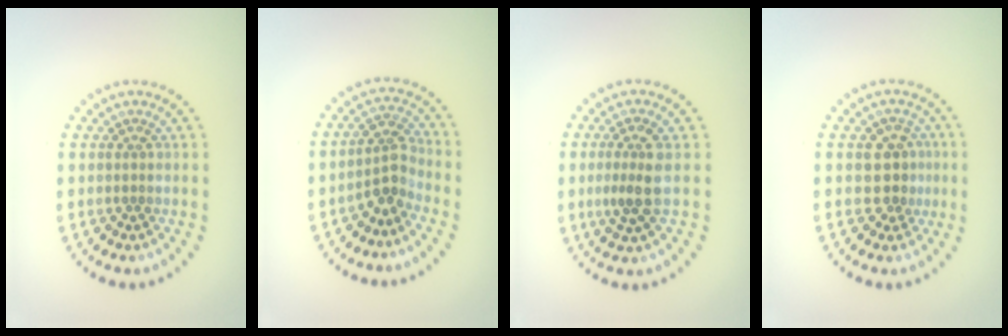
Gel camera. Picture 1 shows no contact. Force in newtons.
{"total": 2.7, "press": 1.9, "slide": 1.8}
{"total": 2.8, "press": 2.5, "slide": 1.2}
{"total": 2.9, "press": 2.7, "slide": 1.1}